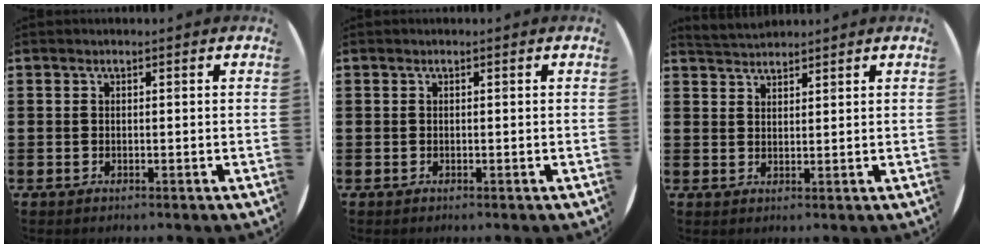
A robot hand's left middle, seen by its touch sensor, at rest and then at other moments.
{"total": 0.0}
{"total": 2.8, "force": [2.8, 0.3, 0.1], "torque": [-0.007, -0.004, 0.054]}